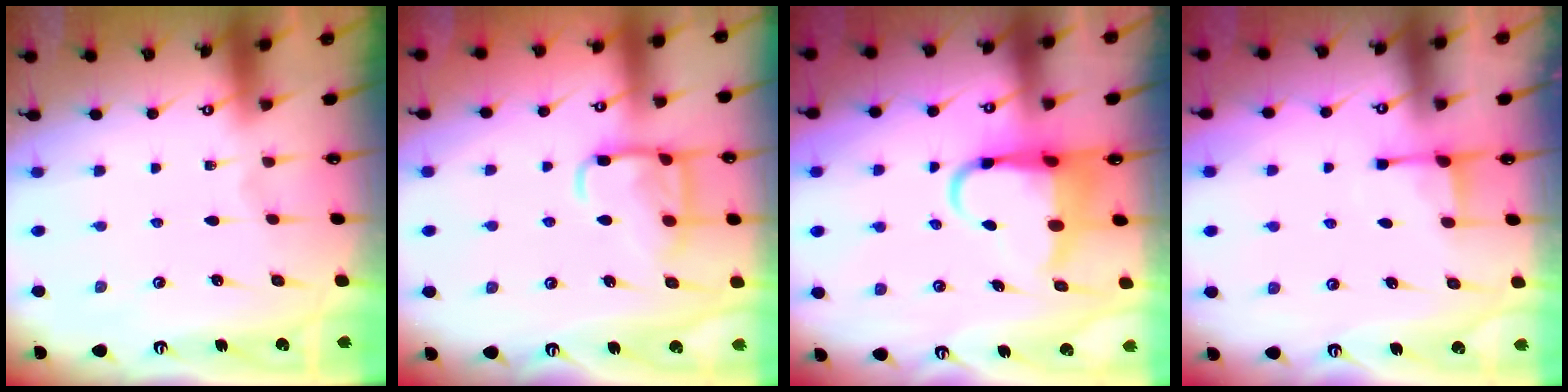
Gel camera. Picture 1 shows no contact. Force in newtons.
{"total": 15.1, "press": 15.1, "slide": 1.4}
{"total": 7.6, "press": 7.4, "slide": 1.7}
{"total": 2.7, "press": 2.6, "slide": 0.7}